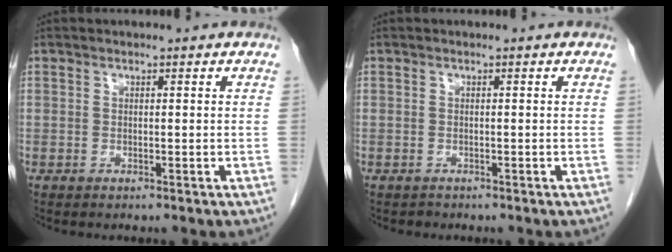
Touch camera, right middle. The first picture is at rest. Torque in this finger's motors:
{"motor_torque": [-0.17, -0.22, -0.05, -0.02]}